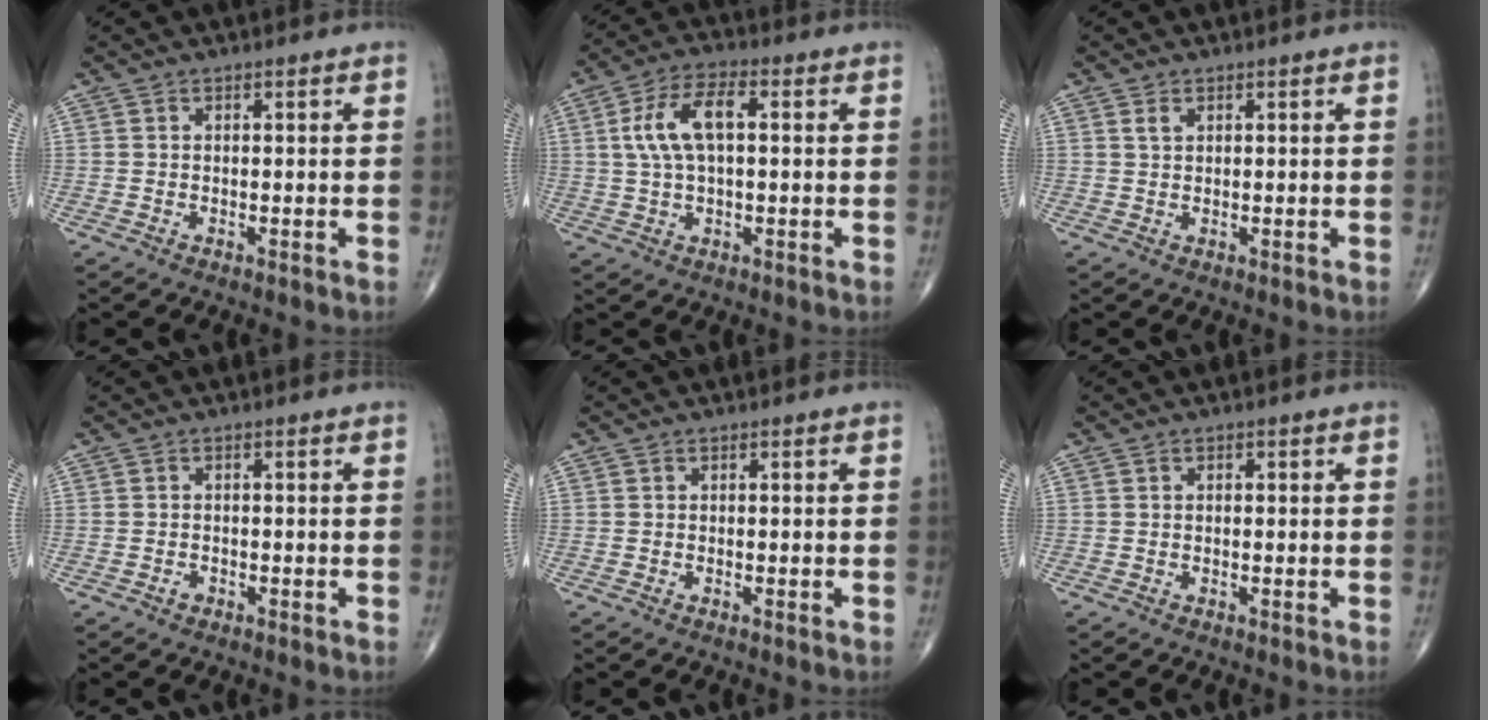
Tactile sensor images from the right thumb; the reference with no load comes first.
{"total": 9.6, "force": [1.6, 4.4, 8.5], "torque": [-0.171, 0.022, 0.027]}
{"total": 1.4, "force": [0.8, 0.8, 0.9], "torque": [-0.018, 0.003, 0.017]}
{"total": 1.0, "force": [-0.5, 0.7, 0.3], "torque": [0.000, 0.005, -0.008]}
{"total": 0.0}
{"total": 0.6, "force": [0.1, 0.4, 0.4], "torque": [-0.005, 0.001, 0.001]}